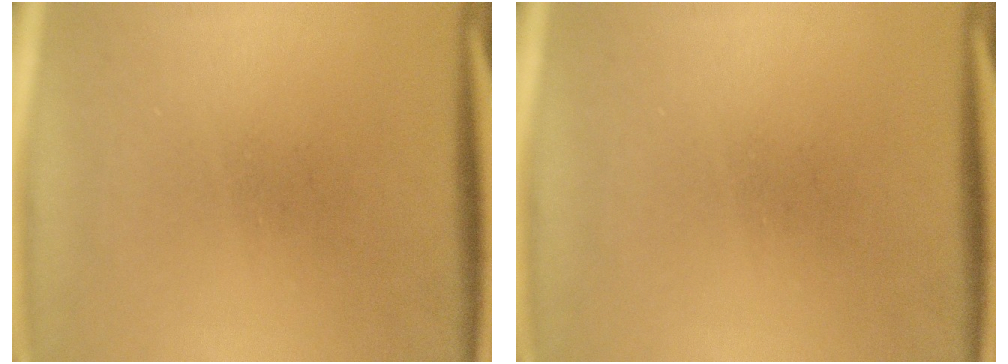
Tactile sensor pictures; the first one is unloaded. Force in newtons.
{"total": 0.0}